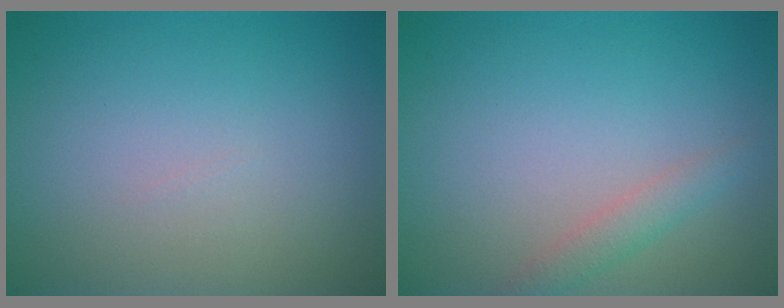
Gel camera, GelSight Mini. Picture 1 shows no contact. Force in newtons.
{"total": 1.6, "press": 1.6, "slide": 0.2}